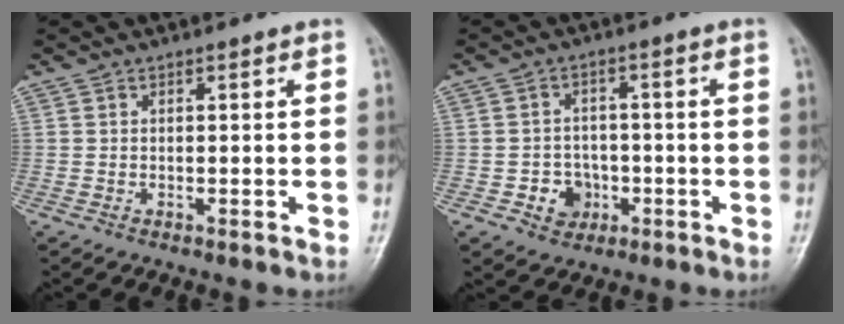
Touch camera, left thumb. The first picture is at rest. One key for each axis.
{"total": 5.6, "fx": -1.9, "fy": 4.9, "fz": 1.9, "tx": 0.000, "ty": 0.014, "tz": -0.027}